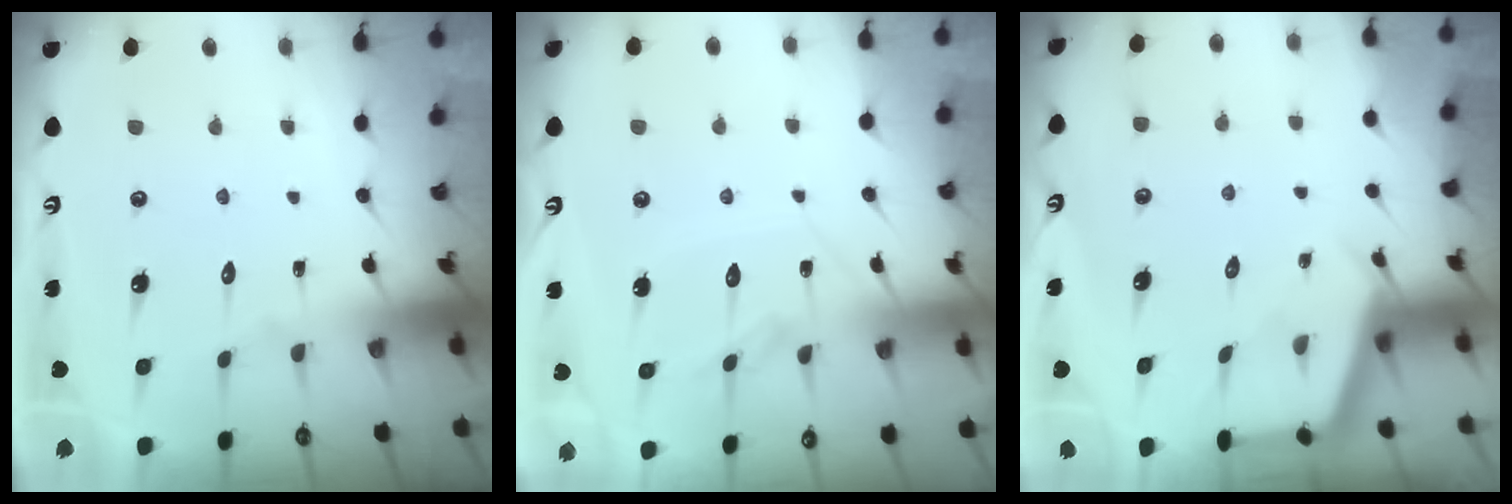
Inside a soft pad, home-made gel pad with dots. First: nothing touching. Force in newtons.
{"total": 9.9, "press": 9.9, "slide": 0.1}
{"total": 2.8, "press": 2.8, "slide": 0.6}